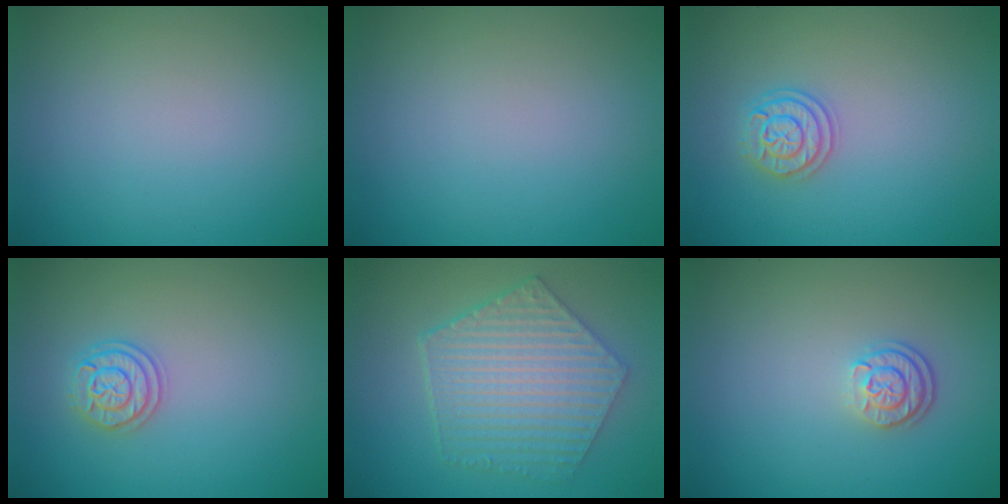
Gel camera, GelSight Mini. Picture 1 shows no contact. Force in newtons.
{"total": 0.0}
{"total": 2.1, "press": 2.1, "slide": 0.3}
{"total": 2.1, "press": 2.1, "slide": 0.3}
{"total": 6.5, "press": 5.0, "slide": 4.1}
{"total": 2.4, "press": 1.9, "slide": 1.5}